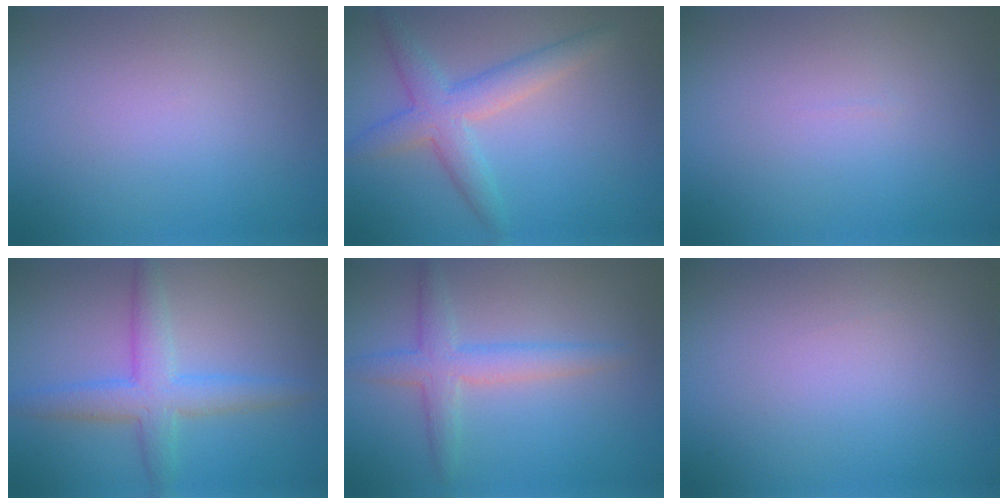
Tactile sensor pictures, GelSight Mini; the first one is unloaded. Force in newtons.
{"total": 4.0, "press": 4.0, "slide": 0.1}
{"total": 0.0}
{"total": 4.1, "press": 4.1, "slide": 0.1}
{"total": 3.2, "press": 3.2, "slide": 0.0}
{"total": 0.0}